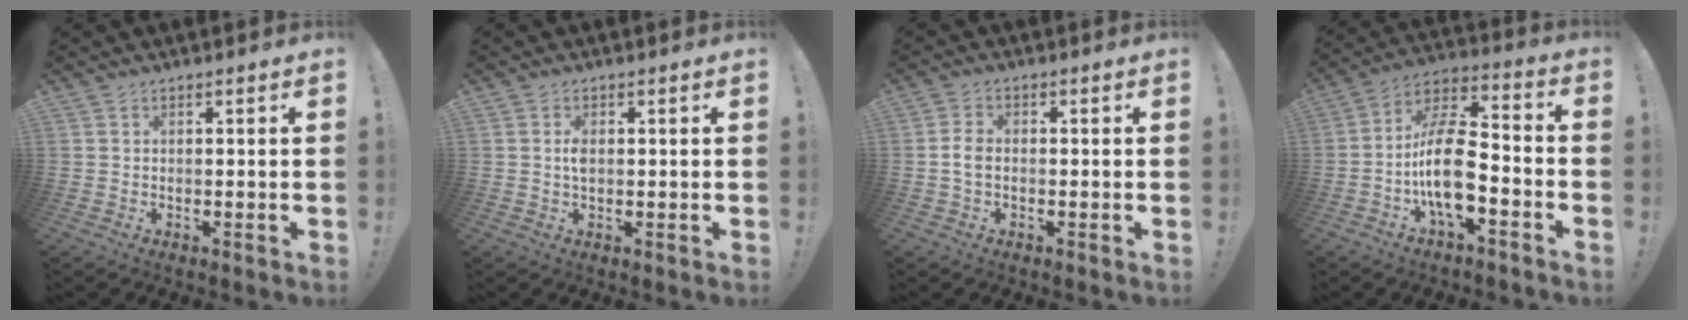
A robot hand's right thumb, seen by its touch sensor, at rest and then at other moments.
{"total": 2.4, "force": [0.1, 1.2, 2.1], "torque": [-0.034, 0.002, -0.001]}
{"total": 3.5, "force": [-0.5, 2.2, 2.6], "torque": [-0.058, 0.006, -0.012]}
{"total": 17.4, "force": [-4.4, 8.1, 14.8], "torque": [-0.284, 0.028, -0.075]}